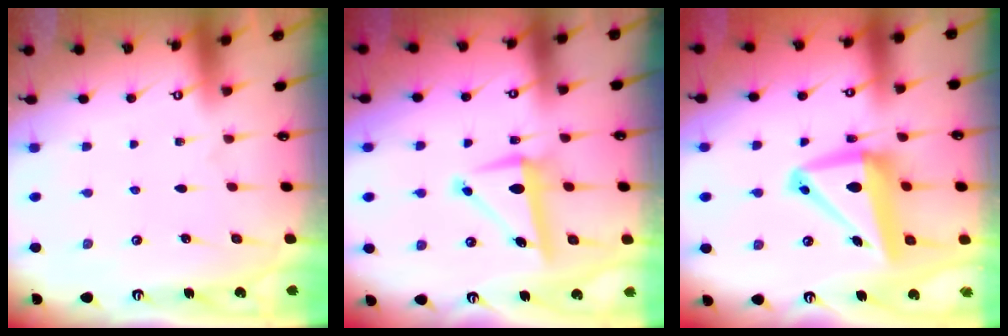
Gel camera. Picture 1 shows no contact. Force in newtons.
{"total": 9.1, "press": 8.9, "slide": 1.7}
{"total": 13.7, "press": 13.5, "slide": 2.4}